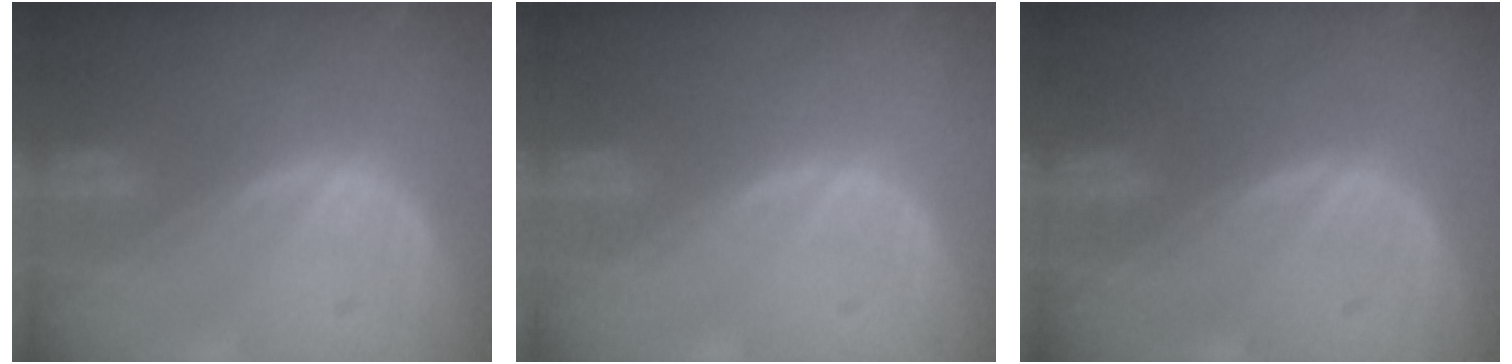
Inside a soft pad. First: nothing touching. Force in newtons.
{"total": 0.0}
{"total": 0.0}